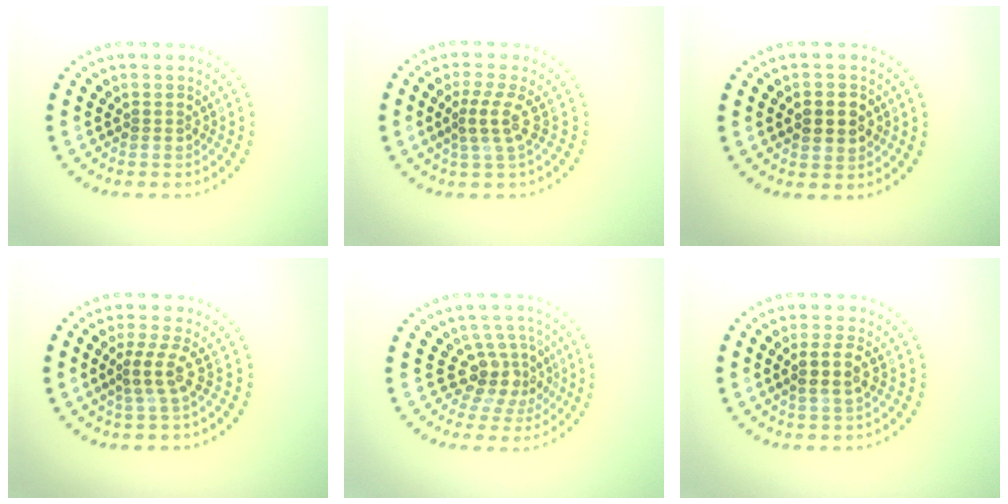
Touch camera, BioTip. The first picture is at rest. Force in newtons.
{"total": 2.5, "press": 1.7, "slide": 1.8}
{"total": 2.6, "press": 2.6, "slide": 0.2}
{"total": 2.5, "press": 1.8, "slide": 1.8}
{"total": 3.8, "press": 2.8, "slide": 2.7}
{"total": 2.3, "press": 2.1, "slide": 0.9}